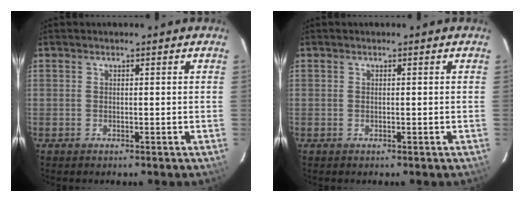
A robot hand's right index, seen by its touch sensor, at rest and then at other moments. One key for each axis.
{"total": 0.0}